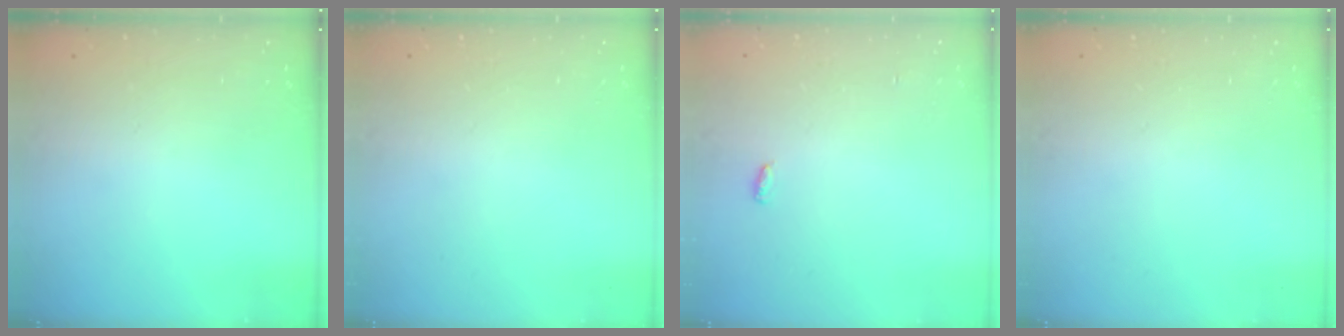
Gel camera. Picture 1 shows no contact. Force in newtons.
{"total": 0.0}
{"total": 6.9, "press": 2.6, "slide": 6.4}
{"total": 0.0}